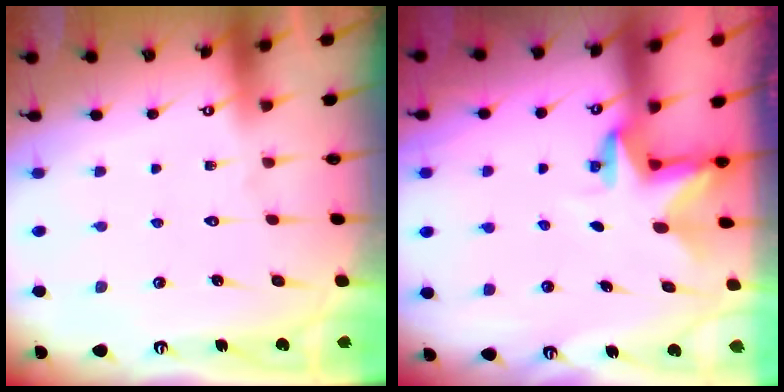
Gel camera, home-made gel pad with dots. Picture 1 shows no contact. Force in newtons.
{"total": 2.7, "press": 2.7, "slide": 0.3}